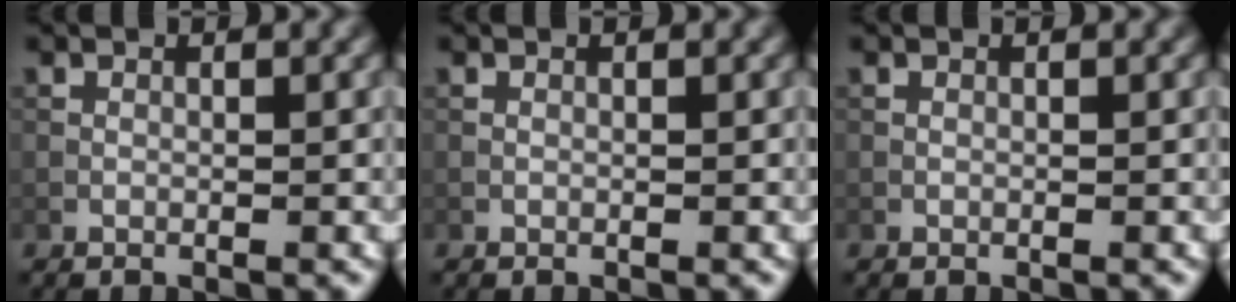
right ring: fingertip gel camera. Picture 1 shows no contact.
{"total": 0.0}
{"total": 0.0}